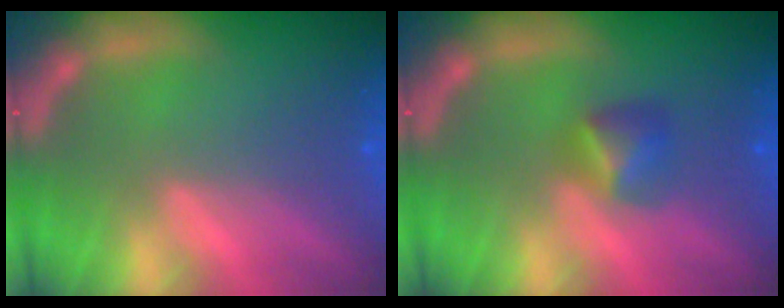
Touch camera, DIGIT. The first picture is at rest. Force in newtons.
{"total": 2.4}